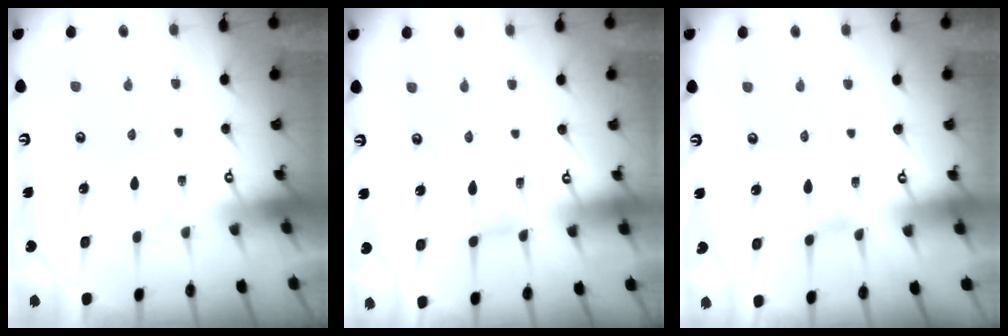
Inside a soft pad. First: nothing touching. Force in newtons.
{"total": 0.0}
{"total": 1.0, "press": 0.9, "slide": 0.3}